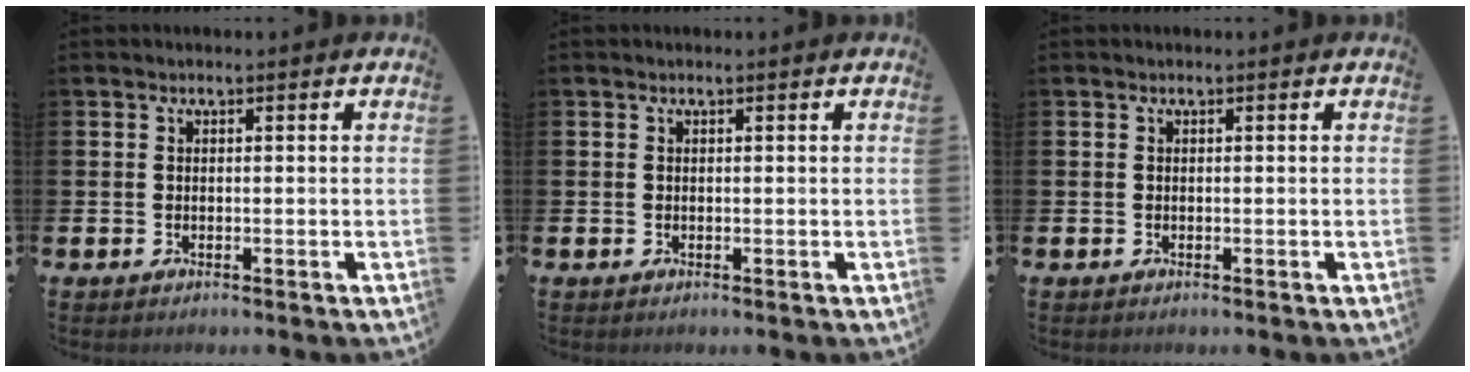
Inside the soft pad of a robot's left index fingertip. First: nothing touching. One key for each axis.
{"total": 0.0}
{"total": 0.0}